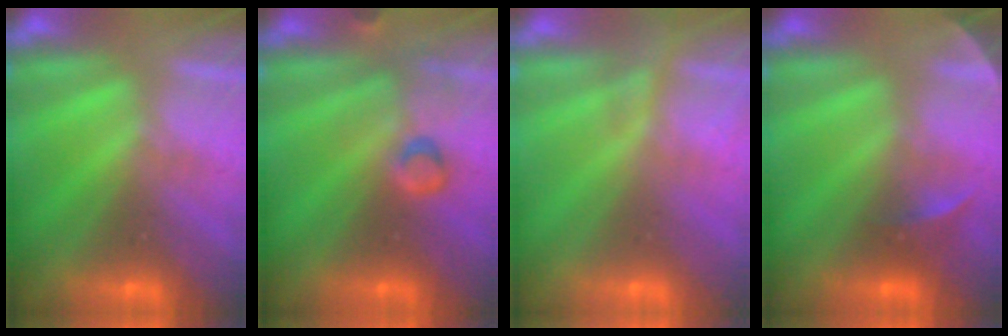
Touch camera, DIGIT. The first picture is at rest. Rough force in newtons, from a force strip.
{"total": 2.9}
{"total": 2.3}
{"total": 2.2}